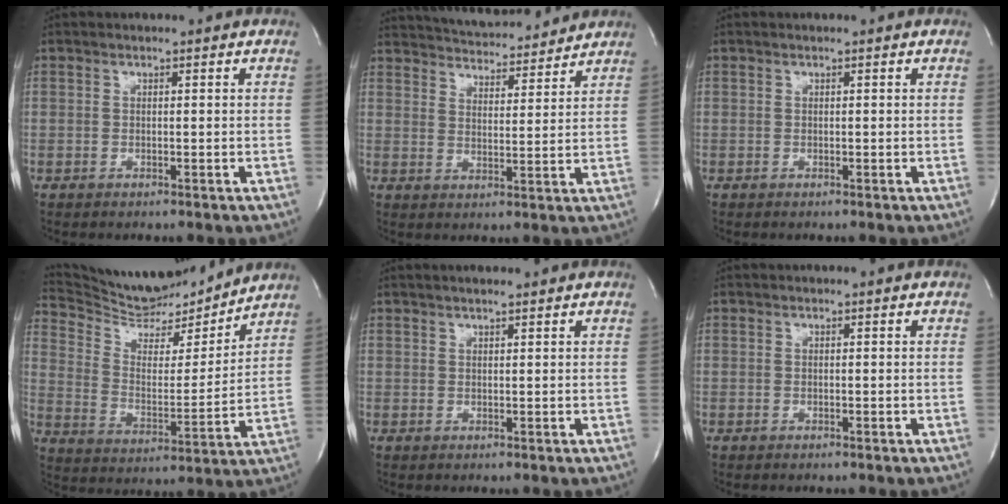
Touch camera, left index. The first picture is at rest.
{"total": 15.0, "force": [14.1, 2.6, 4.4], "torque": [-0.072, 0.019, 0.205]}
{"total": 0.0}
{"total": 16.4, "force": [15.8, 2.1, 3.8], "torque": [-0.077, -0.008, 0.260]}
{"total": 2.2, "force": [1.8, 0.1, 1.2], "torque": [-0.020, 0.010, 0.027]}
{"total": 0.0}